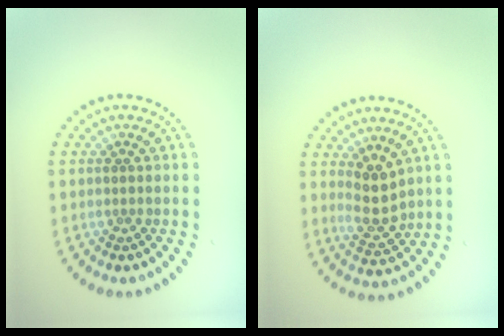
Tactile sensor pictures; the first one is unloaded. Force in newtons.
{"total": 3.0, "press": 2.8, "slide": 1.2}